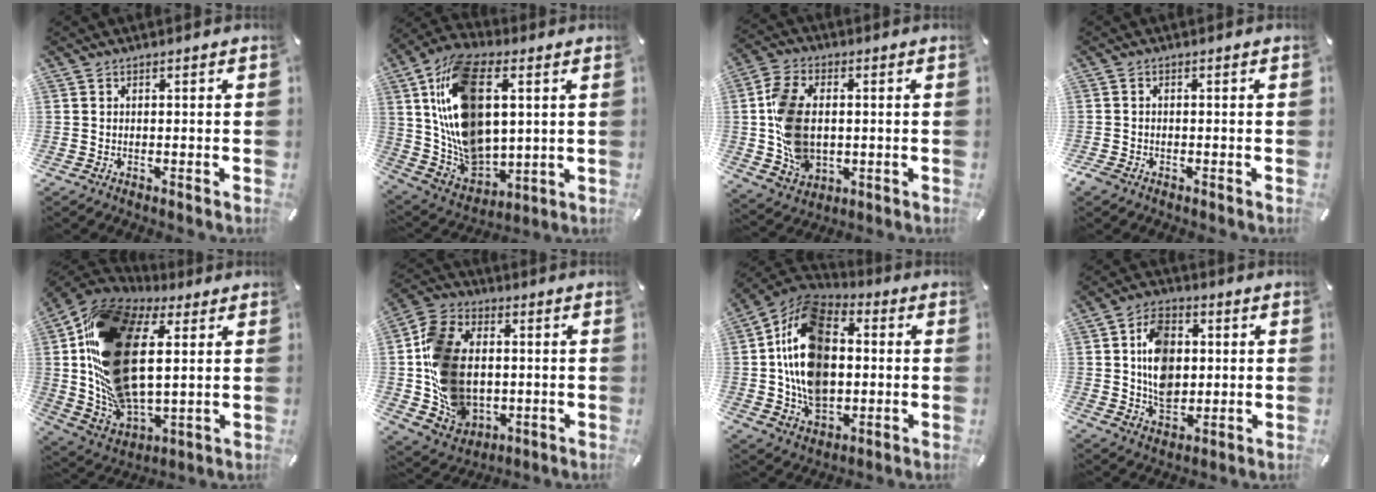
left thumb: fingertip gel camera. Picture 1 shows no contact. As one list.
[{"total": 19.0, "force": [5.3, 12.3, 13.4], "torque": [-0.296, -0.020, 0.097]}, {"total": 12.6, "force": [0.2, 9.2, 8.7], "torque": [-0.180, 0.009, 0.007]}, {"total": 1.5, "force": [-1.1, 0.9, 0.5], "torque": [-0.015, 0.001, -0.024]}, {"total": 25.3, "force": [6.3, 16.3, 18.4], "torque": [-0.380, -0.023, 0.118]}, {"total": 16.9, "force": [0.2, 13.3, 10.4], "torque": [-0.229, 0.012, 0.014]}, {"total": 19.7, "force": [0.7, 14.2, 13.7], "torque": [-0.282, 0.006, 0.008]}, {"total": 11.4, "force": [1.2, 8.9, 7.0], "torque": [-0.117, 0.008, 0.022]}]